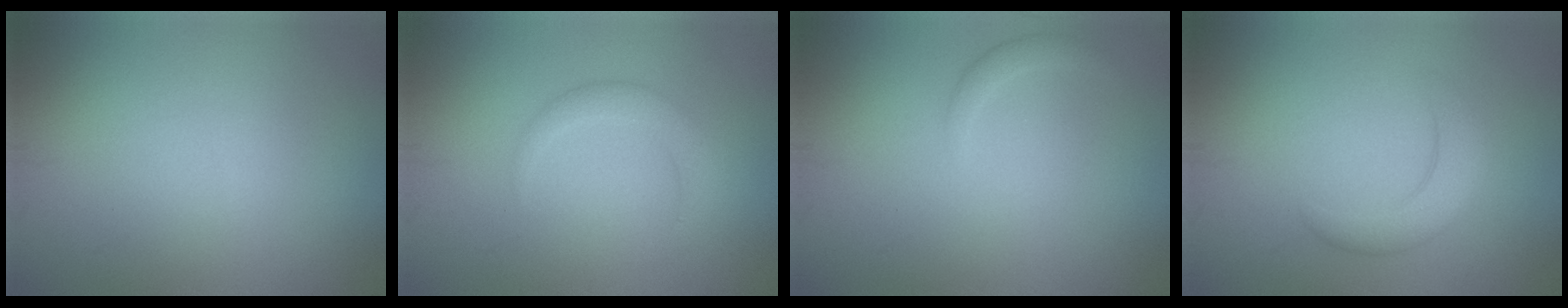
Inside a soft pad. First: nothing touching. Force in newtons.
{"total": 2.2, "press": 2.2, "slide": 0.2}
{"total": 1.0, "press": 0.9, "slide": 0.1}
{"total": 2.9, "press": 2.9, "slide": 0.1}